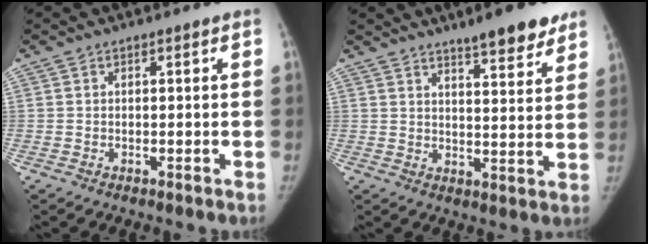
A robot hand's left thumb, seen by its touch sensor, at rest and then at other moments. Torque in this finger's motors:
{"motor_torque": [-0.07, 0.33, -0.31, 0.29, 0.07]}